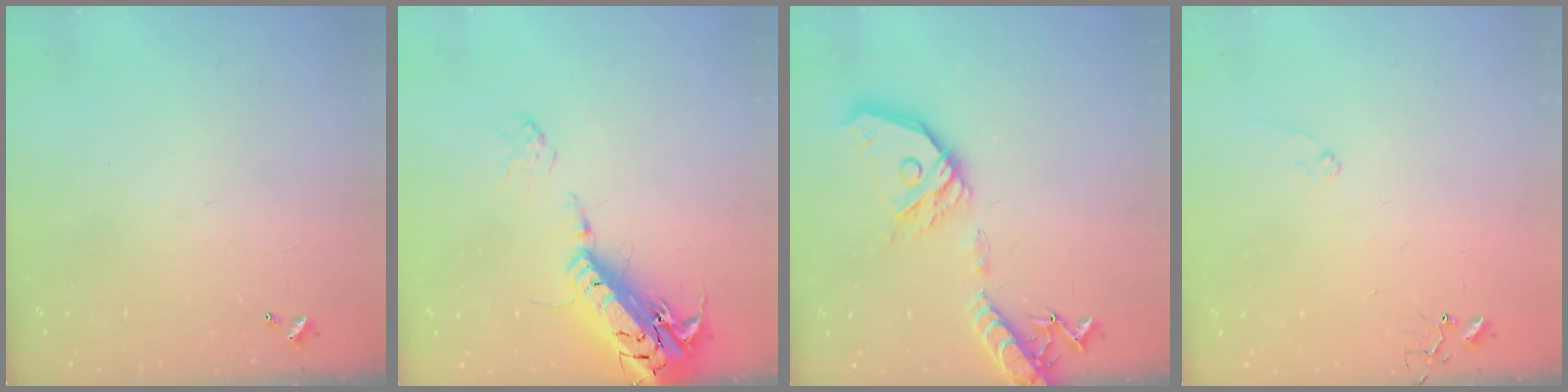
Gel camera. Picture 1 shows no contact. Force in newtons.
{"total": 22.4, "press": 22.0, "slide": 4.3}
{"total": 20.0, "press": 19.7, "slide": 3.5}
{"total": 7.5, "press": 7.5, "slide": 0.7}